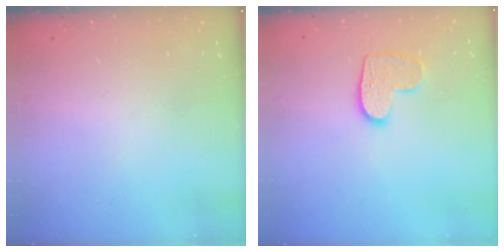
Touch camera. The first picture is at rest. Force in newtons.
{"total": 9.2, "press": 9.2, "slide": 0.3}